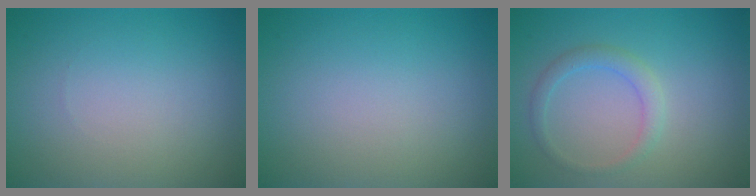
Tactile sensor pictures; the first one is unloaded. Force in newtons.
{"total": 0.0}
{"total": 1.8, "press": 1.8, "slide": 0.0}